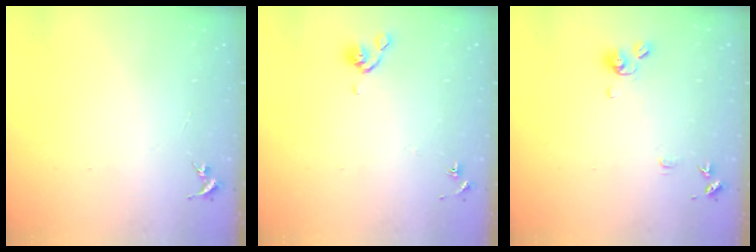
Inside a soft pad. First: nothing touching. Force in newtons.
{"total": 5.2, "press": 5.1, "slide": 1.0}
{"total": 9.4, "press": 9.4, "slide": 0.9}